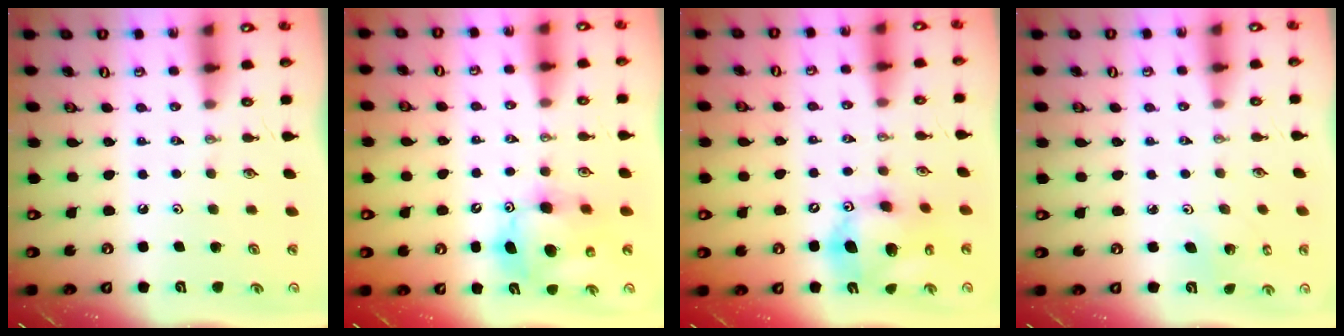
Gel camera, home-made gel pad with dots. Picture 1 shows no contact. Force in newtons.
{"total": 13.0, "press": 12.7, "slide": 2.7}
{"total": 14.0, "press": 13.8, "slide": 2.5}
{"total": 1.7, "press": 1.6, "slide": 0.2}